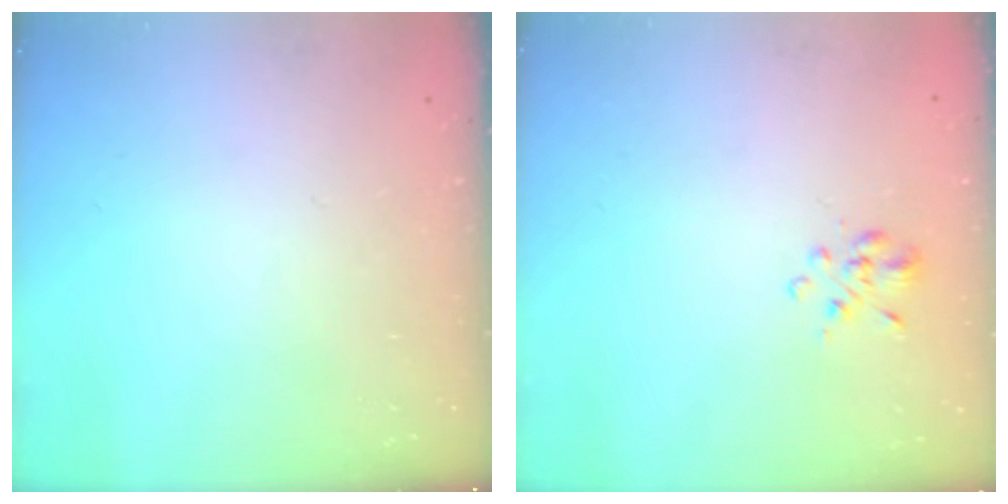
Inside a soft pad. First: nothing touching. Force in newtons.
{"total": 2.8, "press": 2.6, "slide": 1.2}